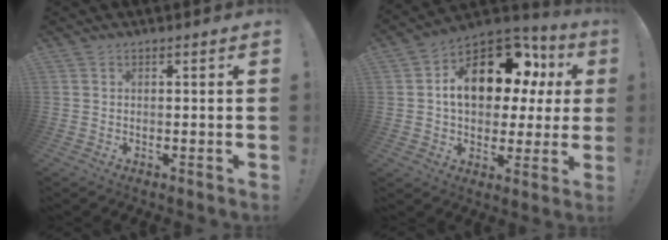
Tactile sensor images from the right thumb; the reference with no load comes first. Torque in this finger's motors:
{"motor_torque": [2.08, 2.93, 1.06, -0.77, 0.44]}